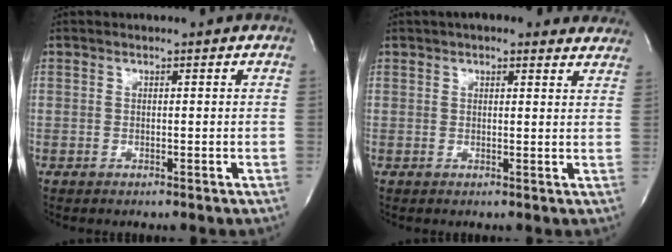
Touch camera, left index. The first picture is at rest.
{"total": 9.6, "force": [8.0, 2.9, 4.3], "torque": [-0.037, 0.017, 0.085]}